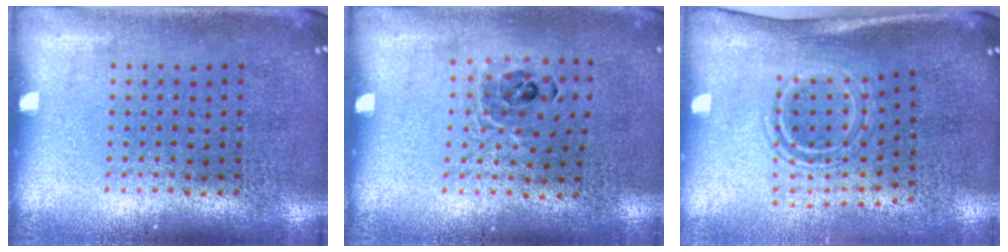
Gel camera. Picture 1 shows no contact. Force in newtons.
{"total": 0.8, "press": 0.8, "slide": 0.1}
{"total": 1.6, "press": 1.0, "slide": 1.3}